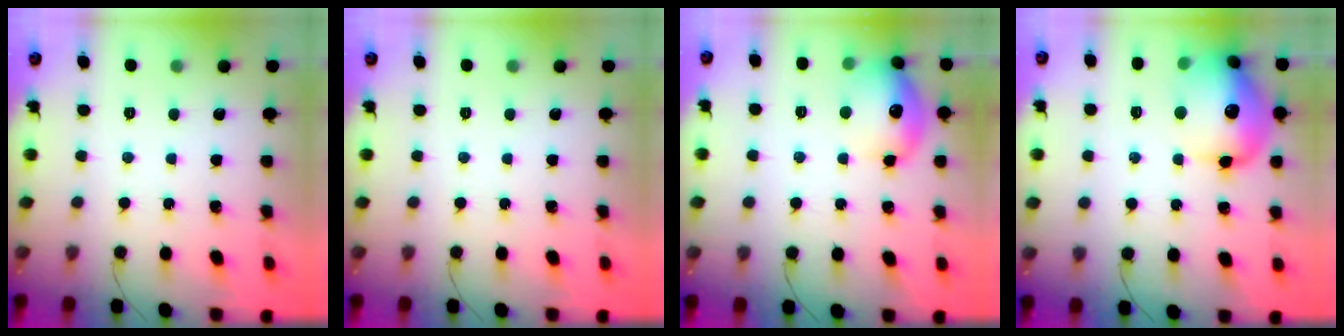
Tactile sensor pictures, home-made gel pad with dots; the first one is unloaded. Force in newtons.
{"total": 0.0}
{"total": 16.2, "press": 16.2, "slide": 1.5}
{"total": 19.7, "press": 19.6, "slide": 1.7}